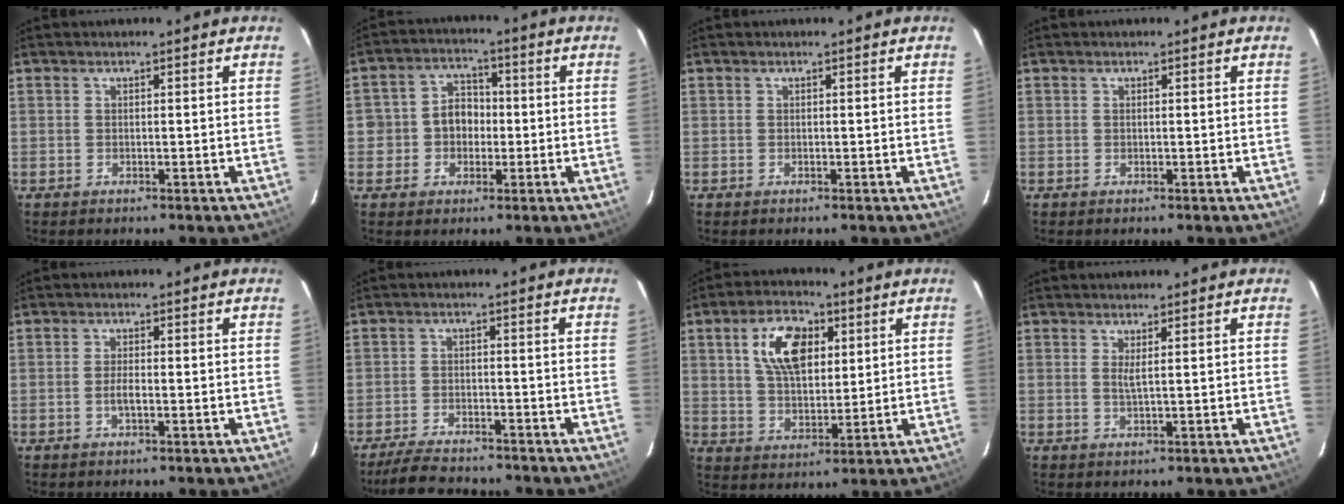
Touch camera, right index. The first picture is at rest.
{"total": 6.7, "force": [-1.1, 6.0, 2.6], "torque": [-0.049, 0.025, -0.016]}
{"total": 0.0}
{"total": 0.0}
{"total": 2.0, "force": [-0.7, 0.6, 1.8], "torque": [-0.037, -0.002, -0.013]}
{"total": 9.1, "force": [-8.2, 2.1, 3.5], "torque": [-0.093, -0.014, -0.130]}
{"total": 11.3, "force": [4.0, 6.2, 8.6], "torque": [-0.158, 0.022, 0.076]}
{"total": 1.5, "force": [0.4, -0.2, 1.4], "torque": [-0.028, -0.004, 0.008]}